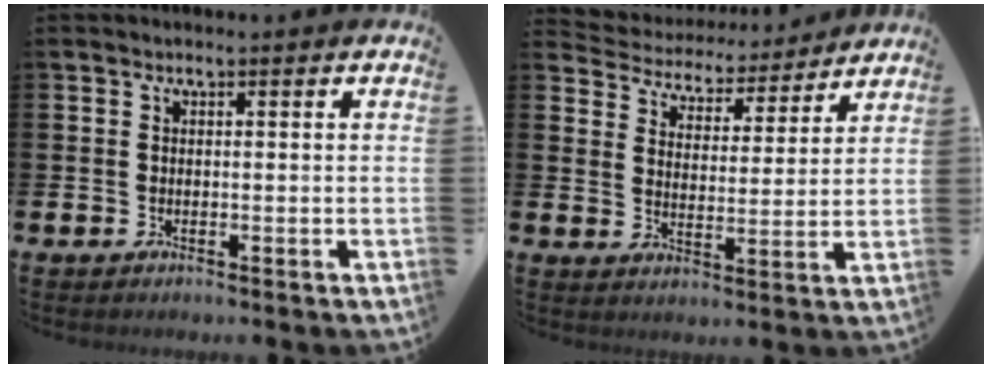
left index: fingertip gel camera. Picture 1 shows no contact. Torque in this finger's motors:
{"motor_torque": [0.84, -1.29, 0.00, -0.04]}